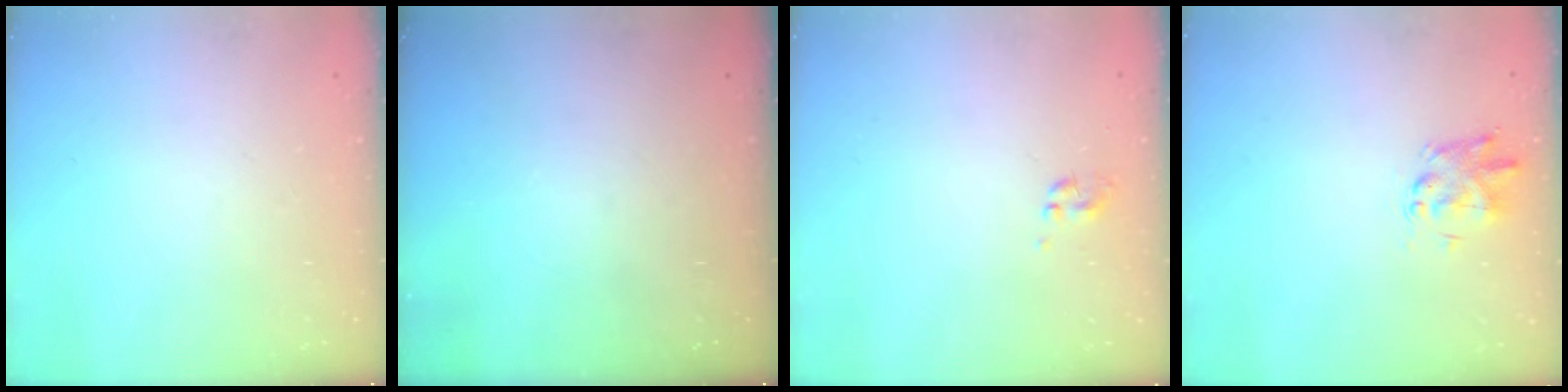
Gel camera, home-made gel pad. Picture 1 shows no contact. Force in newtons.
{"total": 0.0}
{"total": 0.0}
{"total": 2.2, "press": 2.2, "slide": 0.1}